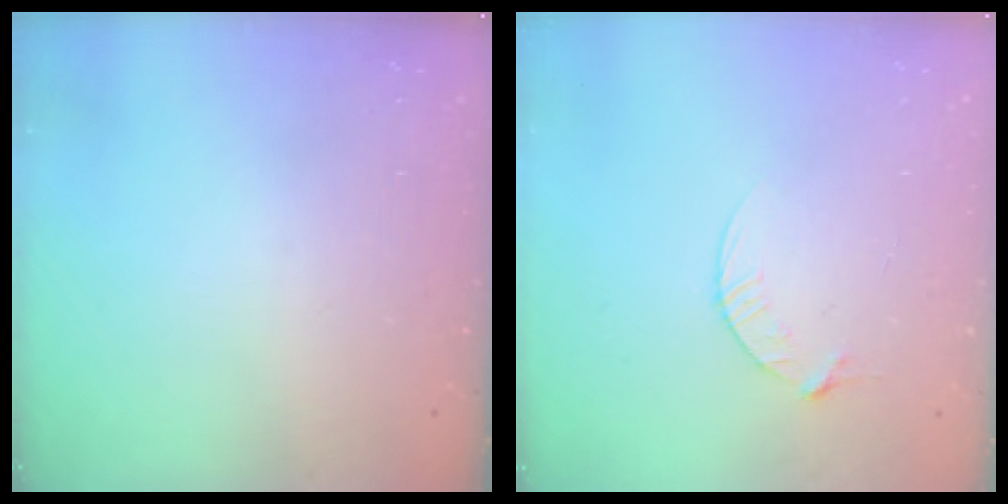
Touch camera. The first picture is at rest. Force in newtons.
{"total": 4.5, "press": 4.5, "slide": 0.5}